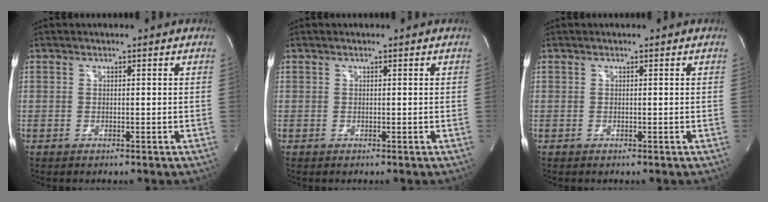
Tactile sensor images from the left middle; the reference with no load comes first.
{"total": 0.0}
{"total": 0.0}